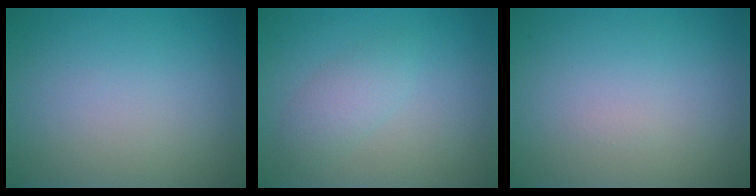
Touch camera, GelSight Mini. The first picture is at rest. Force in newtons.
{"total": 2.1, "press": 2.1, "slide": 0.1}
{"total": 0.0}